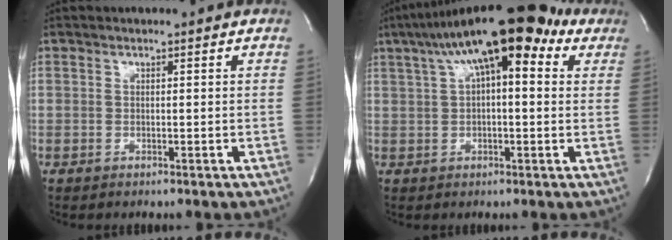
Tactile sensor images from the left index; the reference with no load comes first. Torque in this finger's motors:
{"motor_torque": [0.36, -0.22, 1.05, 0.21]}